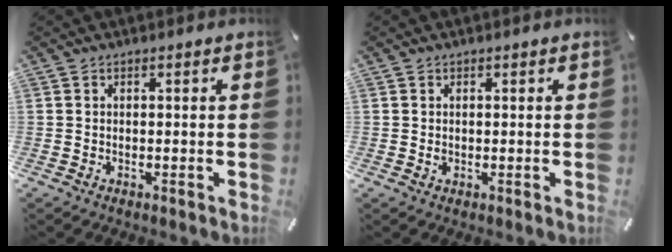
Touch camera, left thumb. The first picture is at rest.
{"total": 0.8, "force": [0.2, 0.7, 0.3], "torque": [0.003, -0.001, 0.001]}